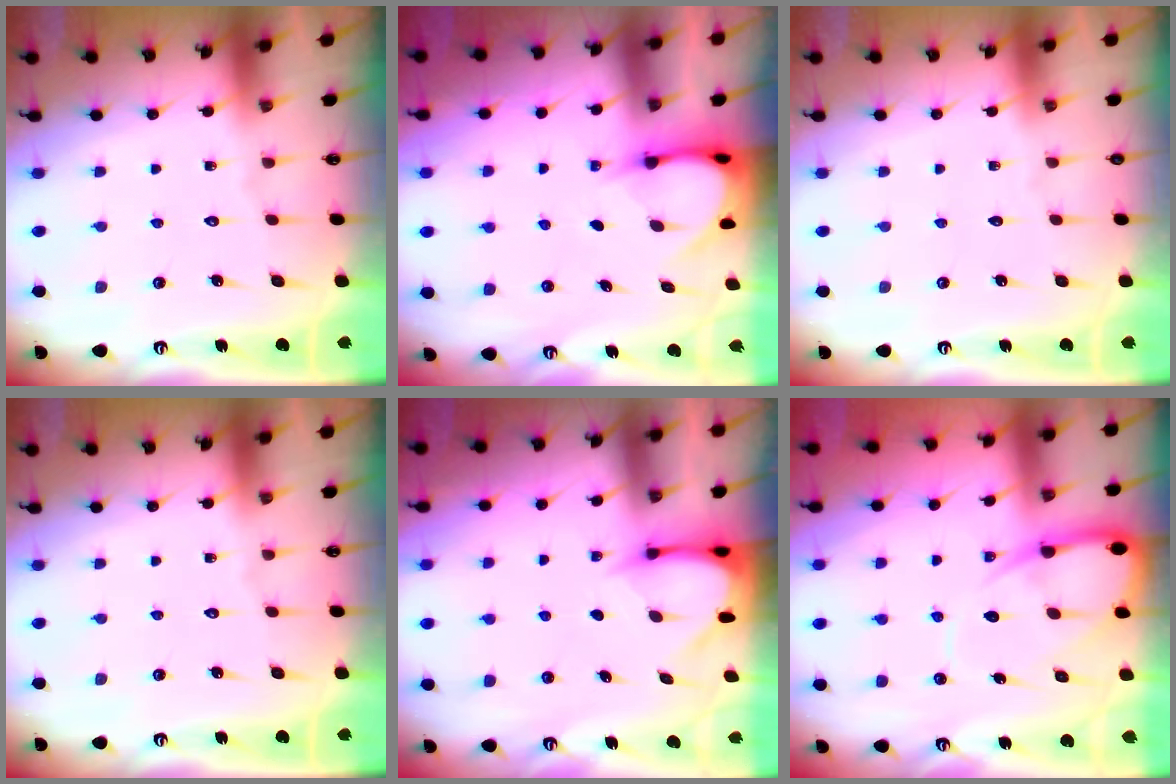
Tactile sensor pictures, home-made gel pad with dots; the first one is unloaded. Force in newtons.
{"total": 4.3, "press": 4.3, "slide": 0.4}
{"total": 0.0}
{"total": 0.0}
{"total": 3.7, "press": 3.7, "slide": 0.3}
{"total": 10.3, "press": 10.2, "slide": 1.2}